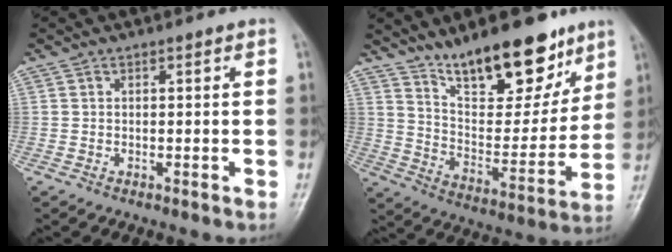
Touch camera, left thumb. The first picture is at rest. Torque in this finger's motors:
{"motor_torque": [1.57, 1.41, 1.40, -1.37, 0.07]}